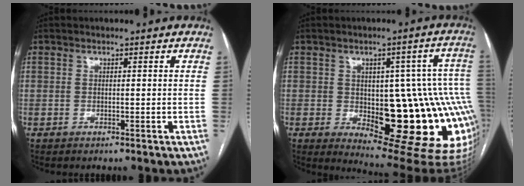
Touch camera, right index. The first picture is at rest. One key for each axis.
{"total": 22.4, "fx": -3.8, "fy": 7.9, "fz": 20.6, "tx": -0.172, "ty": 0.021, "tz": -0.024}